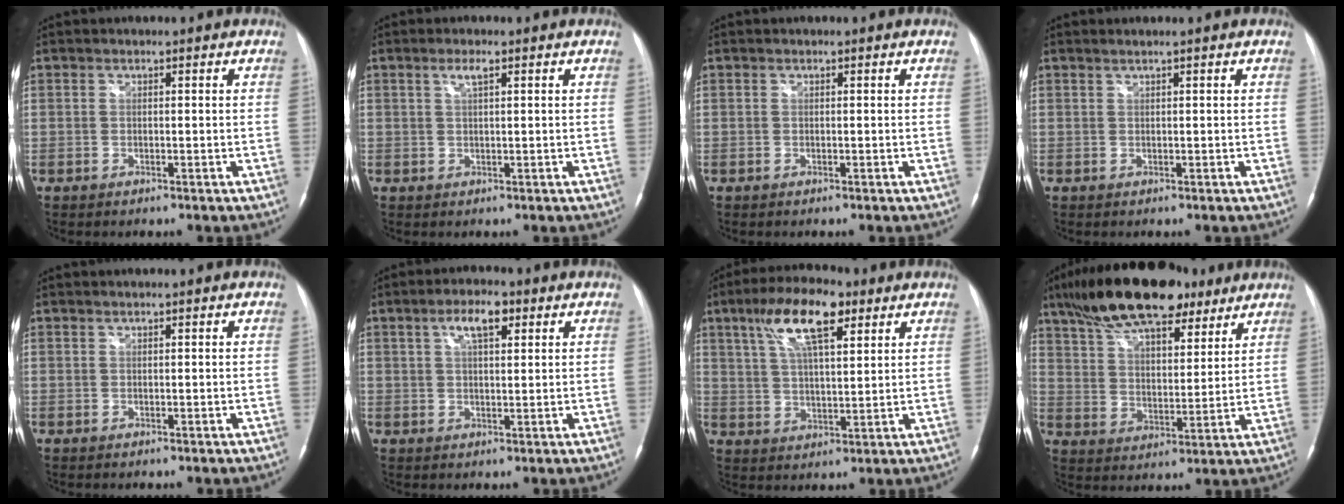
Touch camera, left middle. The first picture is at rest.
{"total": 1.7, "force": [0.9, 0.4, 1.4], "torque": [-0.030, 0.003, 0.019]}
{"total": 0.0}
{"total": 0.7, "force": [0.6, -0.2, 0.4], "torque": [-0.015, 0.004, 0.016]}
{"total": 0.0}
{"total": 5.0, "force": [2.4, 1.8, 4.0], "torque": [-0.078, 0.011, 0.042]}
{"total": 11.7, "force": [6.3, 3.5, 9.2], "torque": [-0.175, 0.019, 0.113]}
{"total": 19.6, "force": [14.3, 6.8, 11.6], "torque": [-0.209, 0.036, 0.239]}